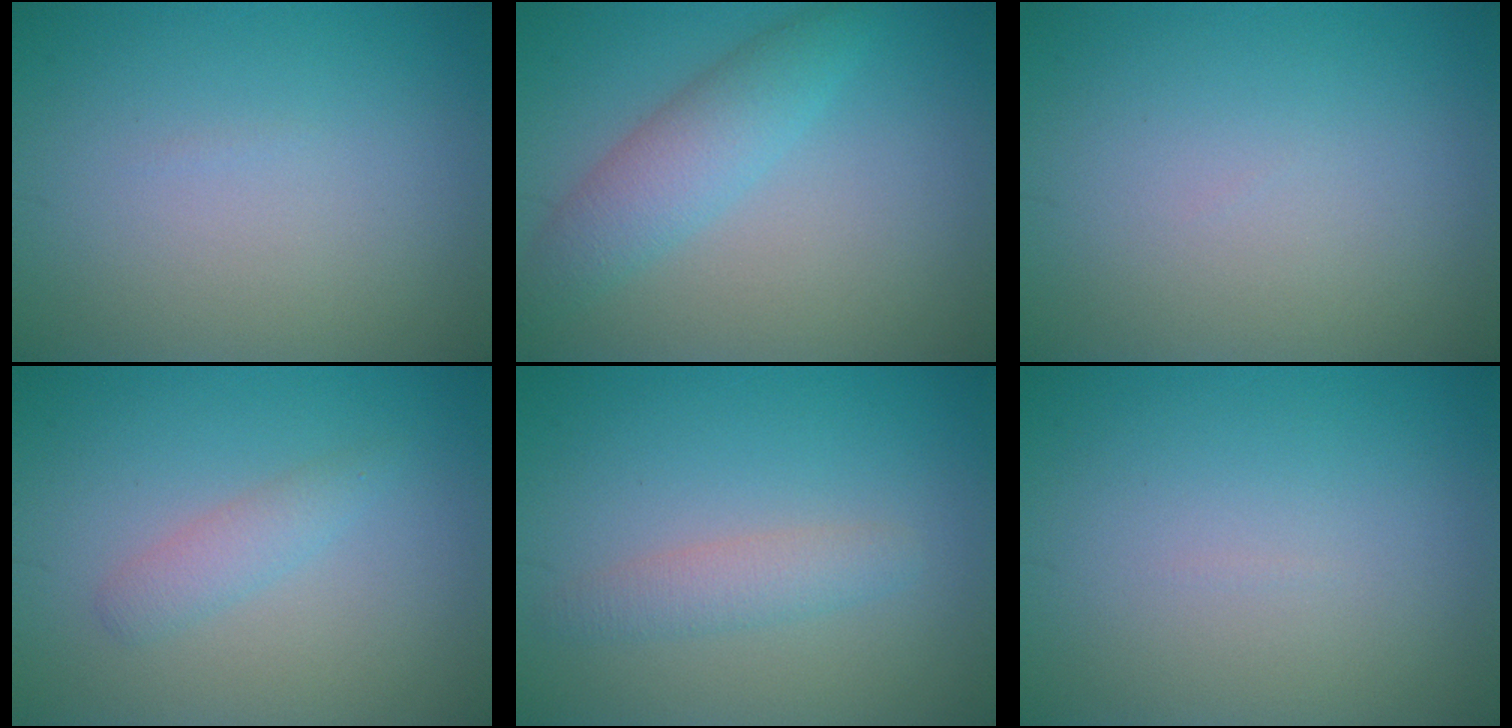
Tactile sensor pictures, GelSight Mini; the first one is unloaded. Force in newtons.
{"total": 3.7, "press": 3.7, "slide": 0.2}
{"total": 0.0}
{"total": 1.7, "press": 1.7, "slide": 0.0}
{"total": 2.1, "press": 2.1, "slide": 0.1}
{"total": 0.0}